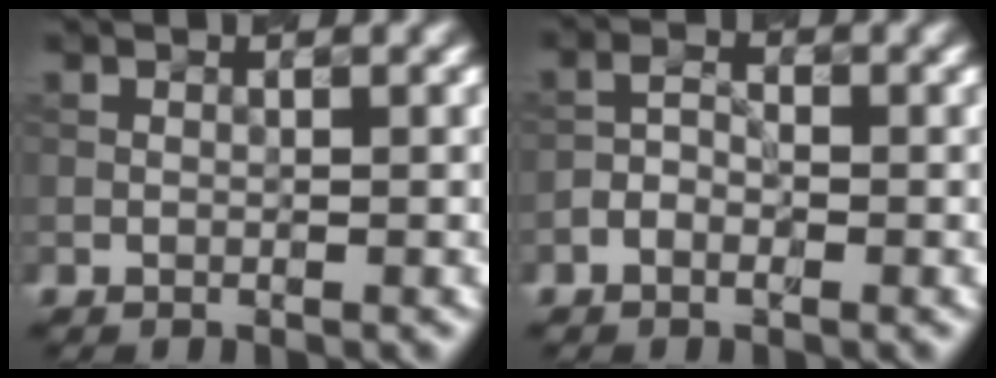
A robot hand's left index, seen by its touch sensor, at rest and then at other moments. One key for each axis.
{"total": 1.7, "fx": -0.9, "fy": 1.0, "fz": 1.0, "tx": -0.020, "ty": 0.007, "tz": -0.022}